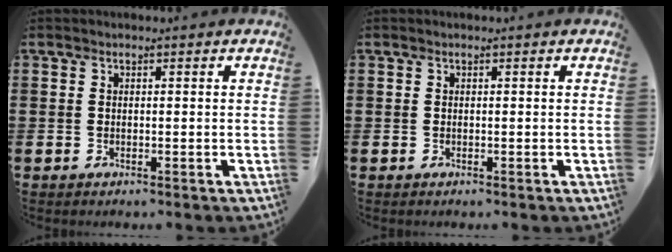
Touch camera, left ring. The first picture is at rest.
{"total": 0.0}